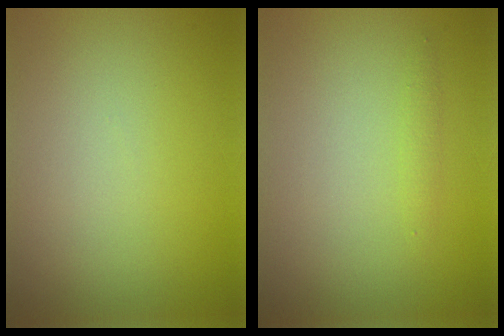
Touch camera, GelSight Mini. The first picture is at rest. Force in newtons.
{"total": 0.7, "press": 0.7, "slide": 0.0}